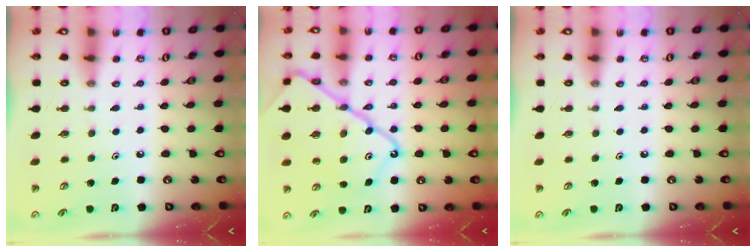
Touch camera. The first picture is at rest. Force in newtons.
{"total": 19.3, "press": 19.2, "slide": 2.0}
{"total": 0.0}